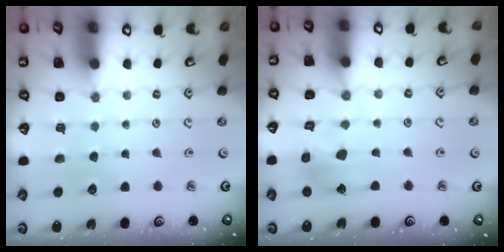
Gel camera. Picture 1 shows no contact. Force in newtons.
{"total": 11.0, "press": 10.8, "slide": 1.6}